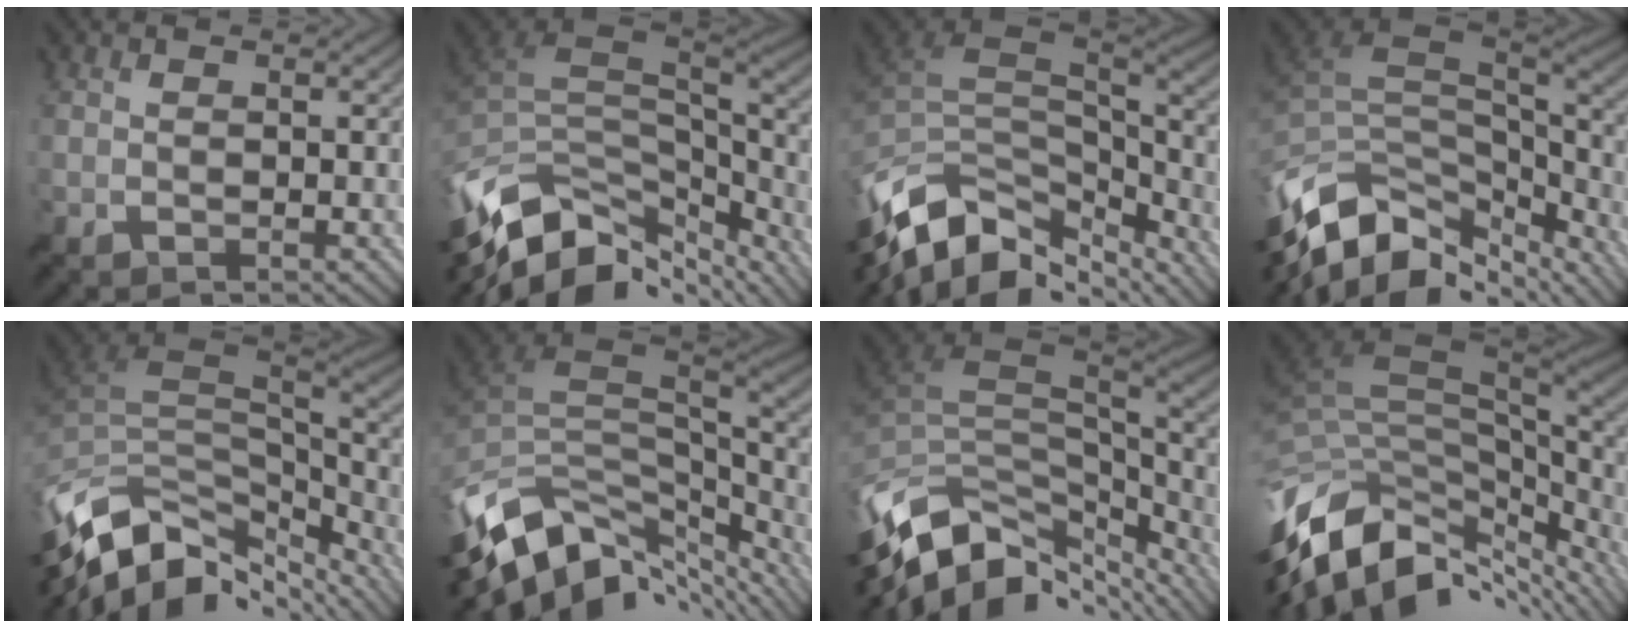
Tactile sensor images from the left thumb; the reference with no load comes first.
{"total": 13.7, "force": [-6.6, 7.5, 9.3], "torque": [-0.227, -0.021, -0.108]}
{"total": 14.3, "force": [-7.8, 7.8, 9.1], "torque": [-0.234, -0.025, -0.125]}
{"total": 14.4, "force": [-7.2, 8.5, 9.1], "torque": [-0.230, -0.026, -0.115]}
{"total": 13.5, "force": [-6.9, 7.2, 9.1], "torque": [-0.225, -0.016, -0.117]}
{"total": 13.6, "force": [-5.6, 7.4, 10.0], "torque": [-0.225, -0.022, -0.093]}
{"total": 13.9, "force": [-5.4, 7.8, 10.2], "torque": [-0.242, -0.022, -0.086]}
{"total": 14.0, "force": [-3.5, 7.6, 11.2], "torque": [-0.249, -0.018, -0.056]}